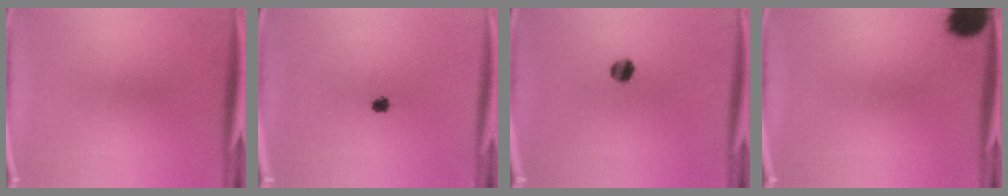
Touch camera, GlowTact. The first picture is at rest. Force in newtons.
{"total": 2.1}
{"total": 3.8}
{"total": 8.9}